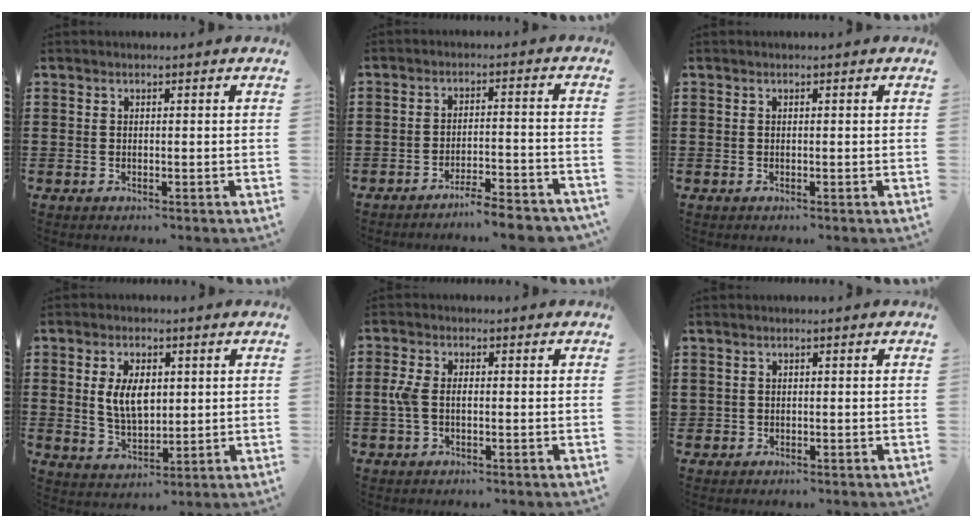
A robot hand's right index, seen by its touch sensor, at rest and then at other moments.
{"total": 4.4, "force": [-4.2, -0.4, 1.4], "torque": [-0.024, -0.006, -0.083]}
{"total": 0.0}
{"total": 6.6, "force": [1.3, 3.7, 5.3], "torque": [-0.112, 0.005, 0.018]}
{"total": 3.2, "force": [-0.2, 1.8, 2.7], "torque": [-0.076, -0.003, -0.012]}
{"total": 0.7, "force": [0.2, 0.7, -0.1], "torque": [0.001, 0.005, 0.002]}